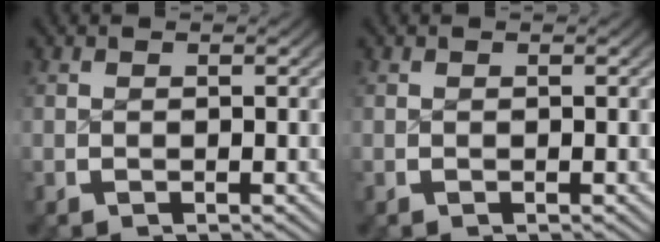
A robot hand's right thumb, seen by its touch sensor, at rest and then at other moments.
{"total": 0.0}